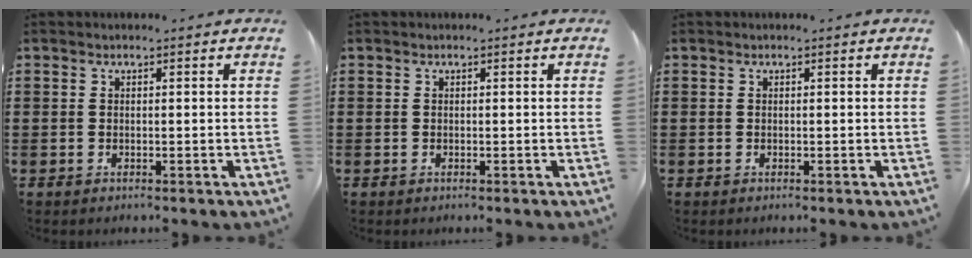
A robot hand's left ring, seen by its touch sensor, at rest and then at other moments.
{"total": 0.0}
{"total": 0.0}